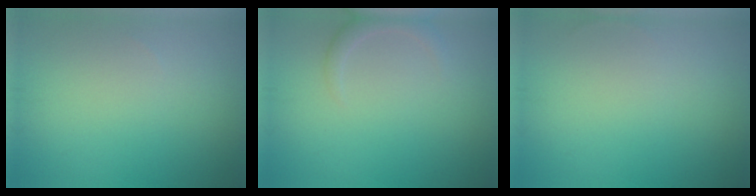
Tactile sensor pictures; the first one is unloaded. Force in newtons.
{"total": 1.6, "press": 1.6, "slide": 0.1}
{"total": 0.0}